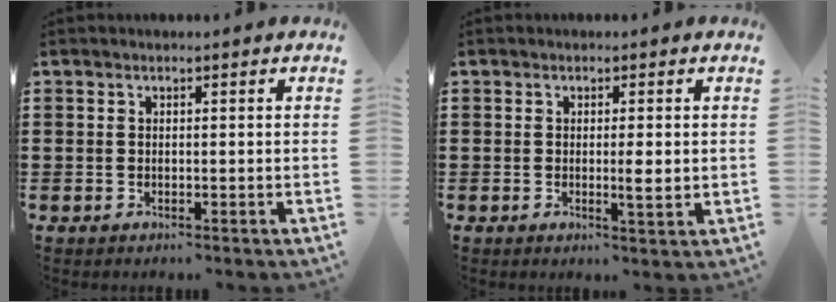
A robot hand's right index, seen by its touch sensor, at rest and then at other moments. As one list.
[{"total": 2.7, "force": [-0.1, 0.2, 2.7], "torque": [-0.041, -0.008, -0.005]}]